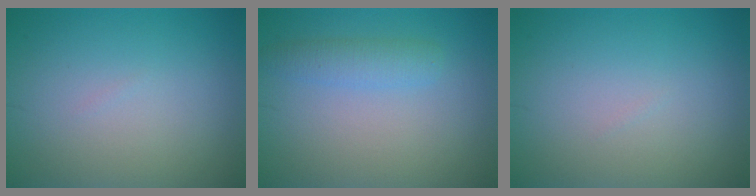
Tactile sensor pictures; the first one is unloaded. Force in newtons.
{"total": 2.2, "press": 2.2, "slide": 0.1}
{"total": 0.0}